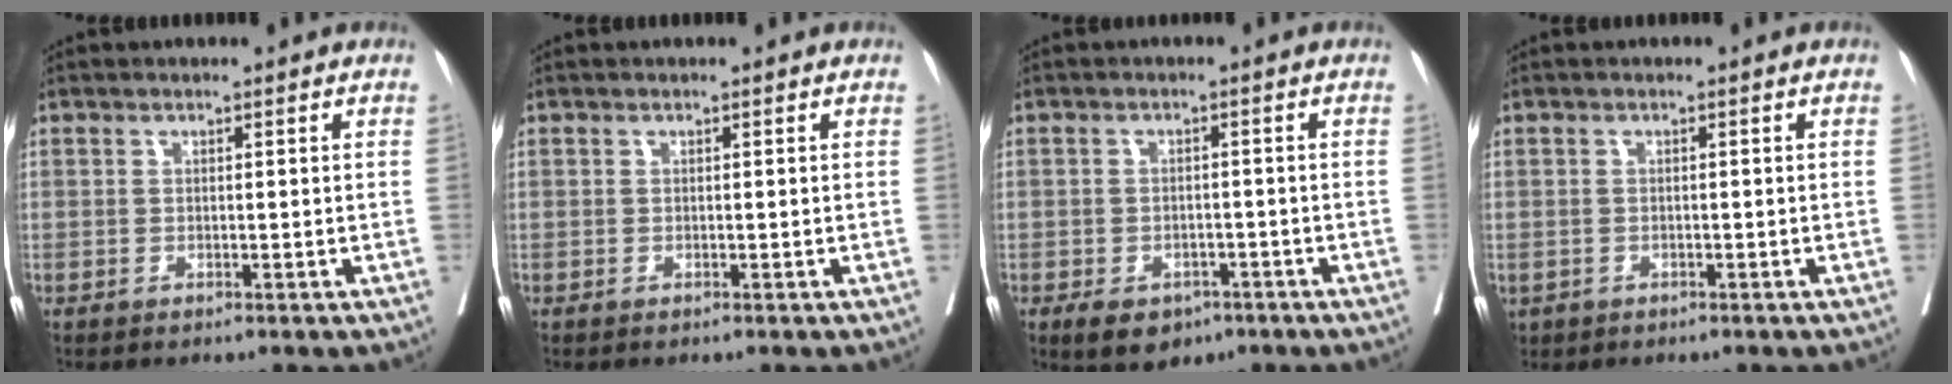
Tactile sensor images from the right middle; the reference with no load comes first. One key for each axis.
{"total": 0.0}
{"total": 5.9, "fx": -3.6, "fy": 3.7, "fz": 2.8, "tx": -0.040, "ty": -0.001, "tz": -0.048}
{"total": 1.5, "fx": -0.8, "fy": 1.1, "fz": 0.5, "tx": -0.017, "ty": -0.002, "tz": -0.009}